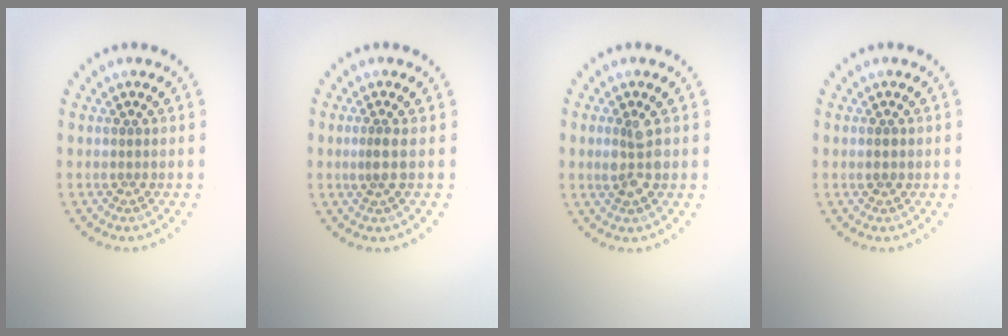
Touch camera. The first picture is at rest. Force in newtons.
{"total": 1.2, "press": 0.7, "slide": 0.9}
{"total": 2.4, "press": 2.4, "slide": 0.5}
{"total": 1.0, "press": 1.0, "slide": 0.1}